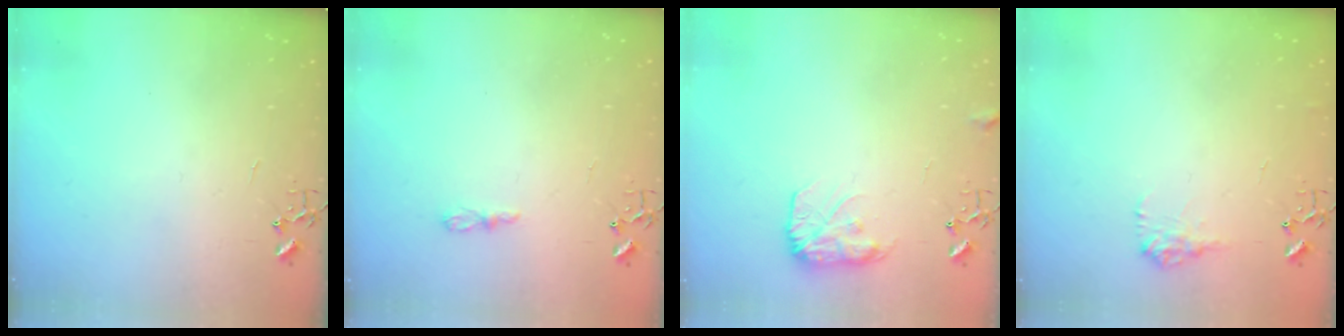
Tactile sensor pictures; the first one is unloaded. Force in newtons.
{"total": 4.5, "press": 4.5, "slide": 0.5}
{"total": 10.8, "press": 10.8, "slide": 0.4}
{"total": 8.9, "press": 8.9, "slide": 0.3}